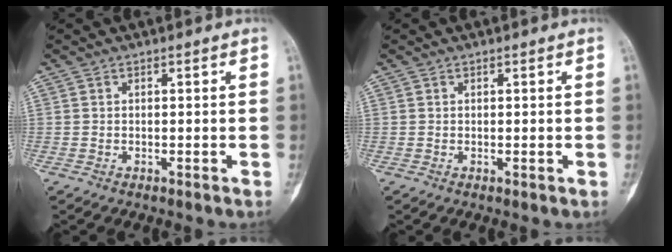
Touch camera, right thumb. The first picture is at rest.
{"total": 0.5, "force": [0.0, 0.2, 0.5], "torque": [-0.007, -0.002, 0.001]}